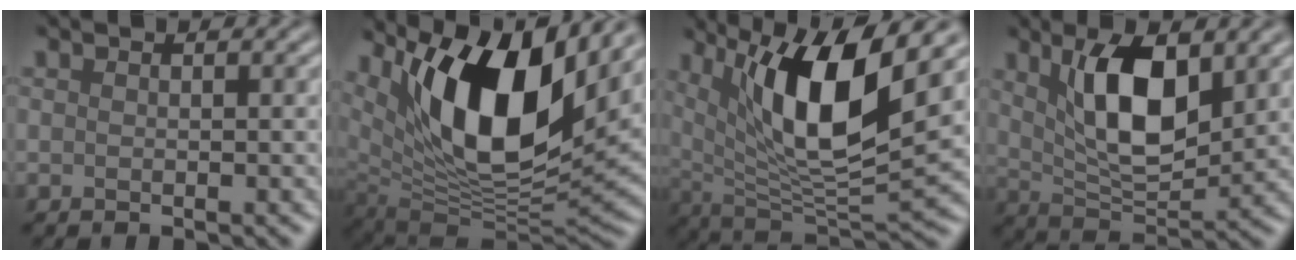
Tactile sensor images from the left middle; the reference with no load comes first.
{"total": 13.4, "force": [5.7, 5.5, 10.7], "torque": [-0.180, -0.013, 0.106]}
{"total": 10.8, "force": [4.1, 3.2, 9.4], "torque": [-0.155, -0.013, 0.077]}
{"total": 7.7, "force": [2.8, 3.4, 6.3], "torque": [-0.115, -0.003, 0.050]}